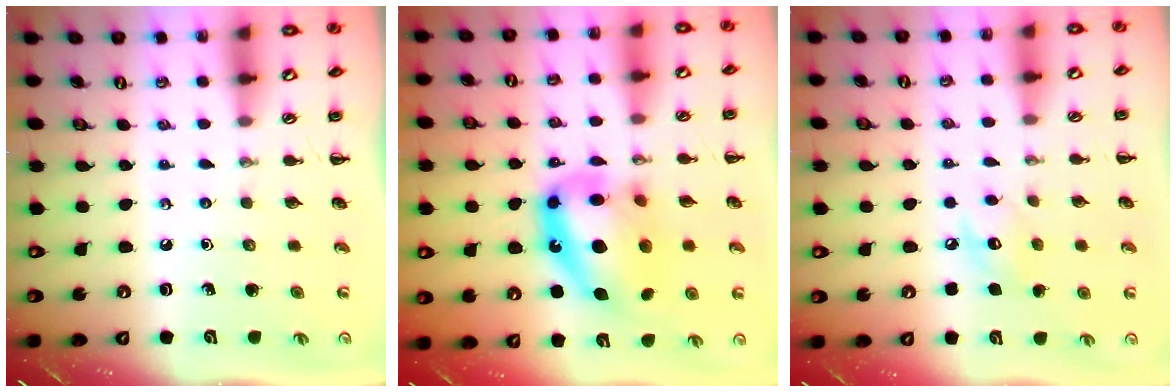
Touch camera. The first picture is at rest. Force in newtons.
{"total": 16.9, "press": 16.3, "slide": 4.4}
{"total": 7.8, "press": 7.7, "slide": 1.2}